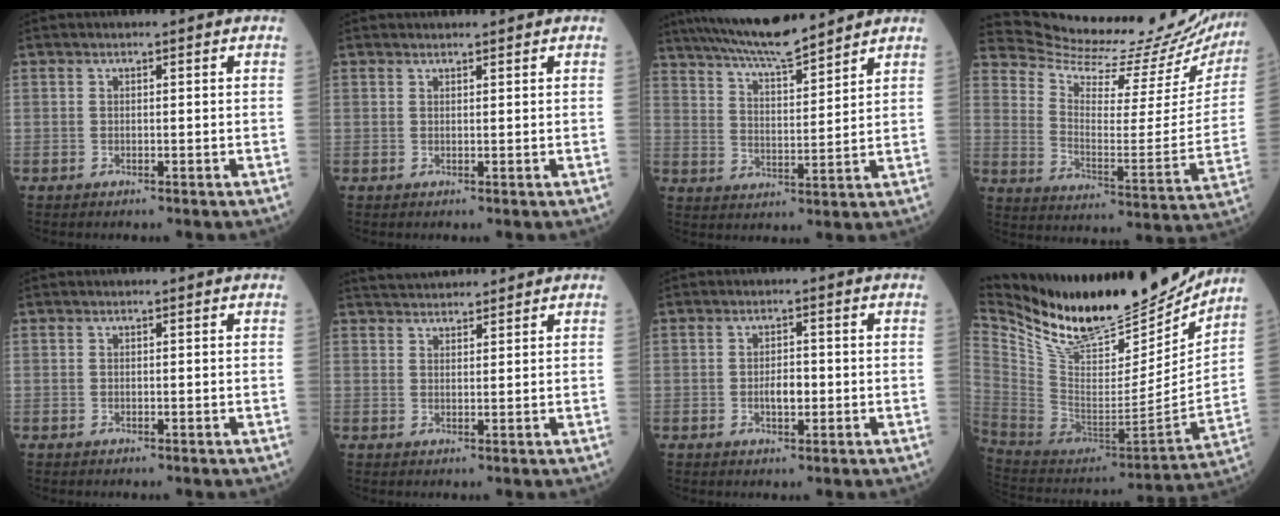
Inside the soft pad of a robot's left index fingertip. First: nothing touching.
{"total": 1.1, "force": [1.1, 0.1, 0.1], "torque": [-0.006, 0.007, 0.021]}
{"total": 12.8, "force": [11.5, 0.9, 5.5], "torque": [-0.103, 0.013, 0.198]}
{"total": 24.6, "force": [23.9, 3.0, 5.1], "torque": [-0.097, -0.098, 0.313]}
{"total": 0.0}
{"total": 7.3, "force": [6.8, 0.9, 2.5], "torque": [-0.046, 0.030, 0.116]}
{"total": 2.7, "force": [-0.6, 1.2, 2.4], "torque": [-0.042, 0.003, -0.008]}
{"total": 25.7, "force": [22.3, 6.0, 11.1], "torque": [-0.209, -0.043, 0.365]}